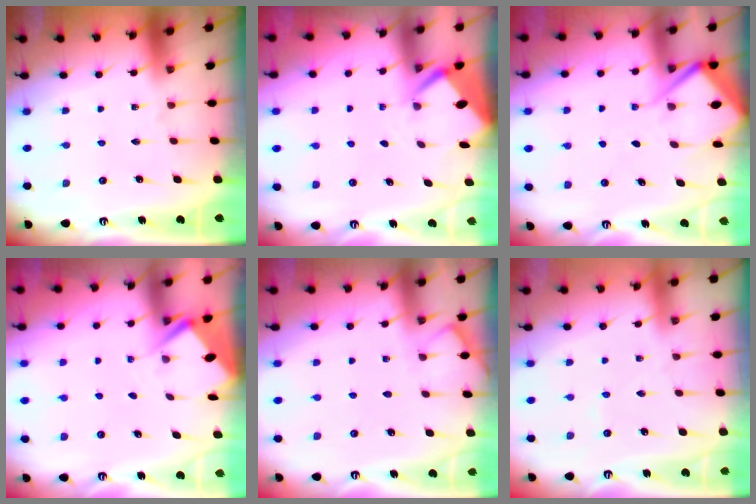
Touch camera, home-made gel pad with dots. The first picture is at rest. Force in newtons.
{"total": 2.6, "press": 2.6, "slide": 0.3}
{"total": 5.8, "press": 5.8, "slide": 0.6}
{"total": 3.0, "press": 2.9, "slide": 0.4}
{"total": 3.8, "press": 3.8, "slide": 0.5}
{"total": 2.7, "press": 2.6, "slide": 0.5}